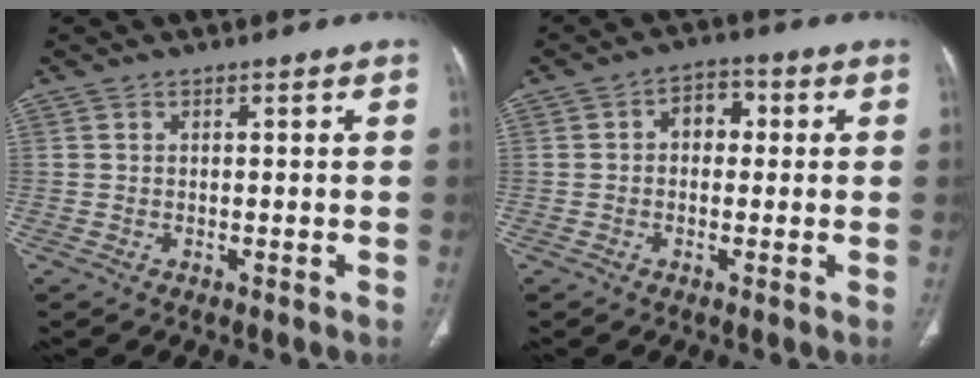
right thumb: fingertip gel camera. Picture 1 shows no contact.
{"total": 4.9, "force": [0.5, 3.6, 3.3], "torque": [-0.027, 0.018, -0.002]}